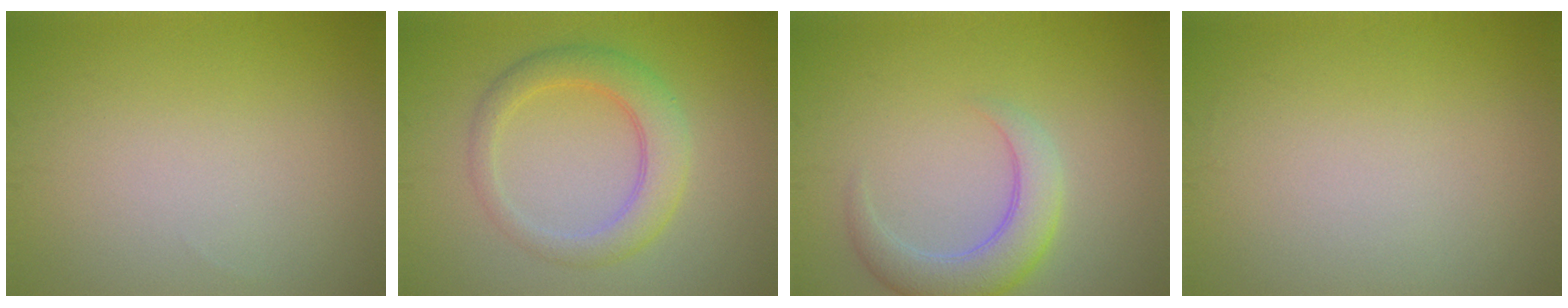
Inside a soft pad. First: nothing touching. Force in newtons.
{"total": 4.1, "press": 4.1, "slide": 0.2}
{"total": 4.1, "press": 4.1, "slide": 0.6}
{"total": 0.0}